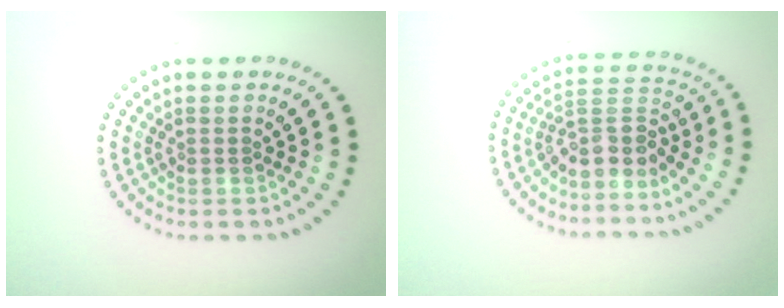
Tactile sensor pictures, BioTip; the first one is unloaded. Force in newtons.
{"total": 3.3, "press": 2.5, "slide": 2.2}